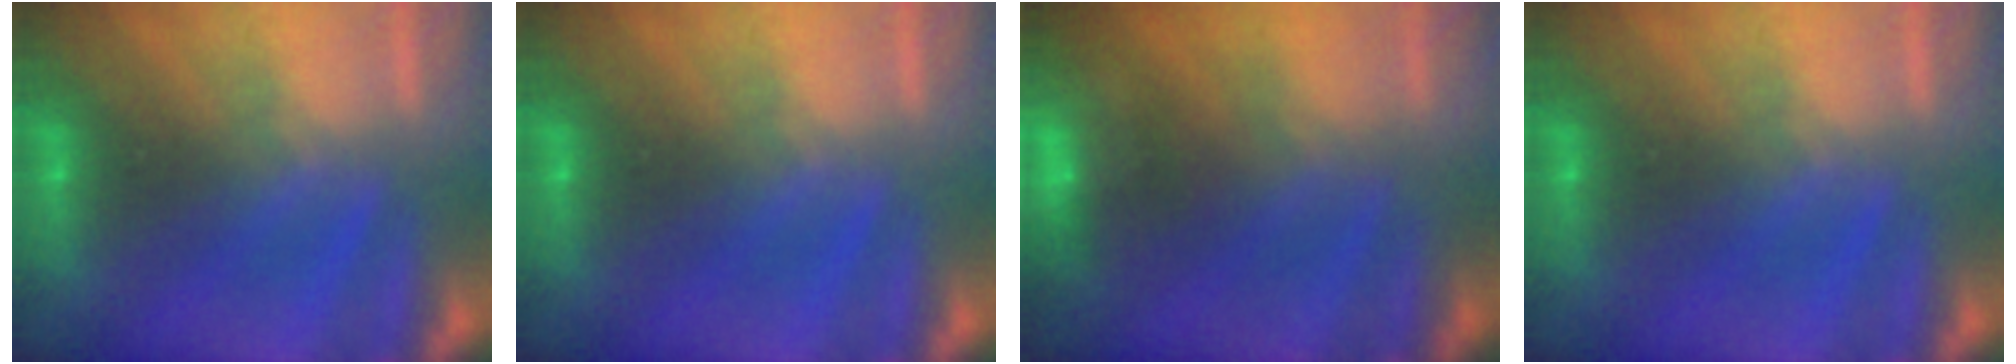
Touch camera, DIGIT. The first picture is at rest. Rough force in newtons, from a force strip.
{"total": 0.0}
{"total": 3.8}
{"total": 0.0}